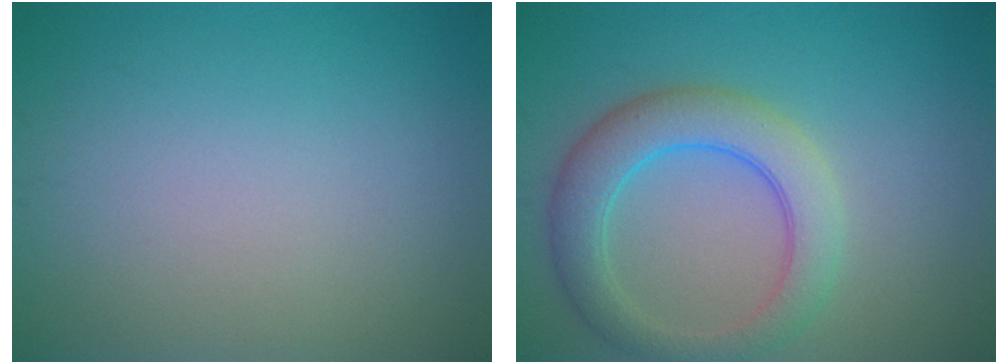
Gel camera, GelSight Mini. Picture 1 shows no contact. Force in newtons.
{"total": 5.2, "press": 5.2, "slide": 0.3}